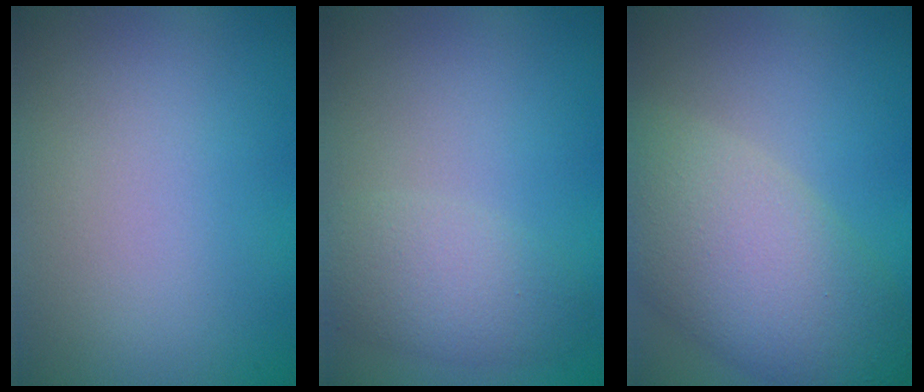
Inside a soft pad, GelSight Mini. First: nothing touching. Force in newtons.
{"total": 3.5, "press": 3.4, "slide": 0.2}
{"total": 8.7, "press": 8.7, "slide": 0.4}